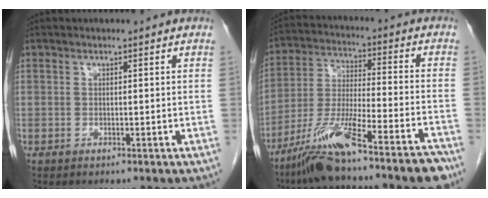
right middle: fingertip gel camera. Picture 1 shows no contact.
{"total": 16.2, "force": [-12.0, 0.3, 10.8], "torque": [-0.201, -0.020, -0.209]}